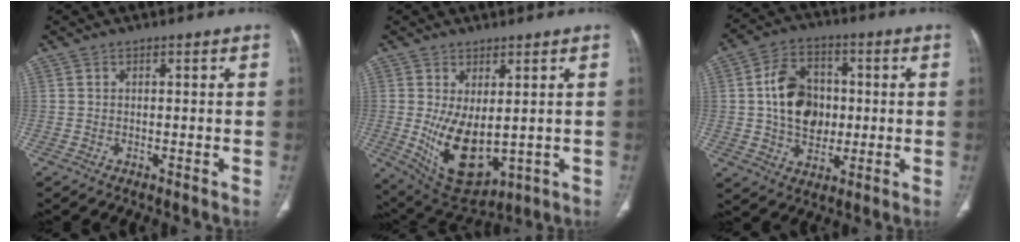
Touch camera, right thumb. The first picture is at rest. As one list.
[{"total": 11.5, "force": [-0.4, 5.9, 9.9], "torque": [-0.163, -0.023, 0.023]}, {"total": 13.4, "force": [0.7, 10.0, 9.0], "torque": [-0.127, 0.012, 0.014]}]